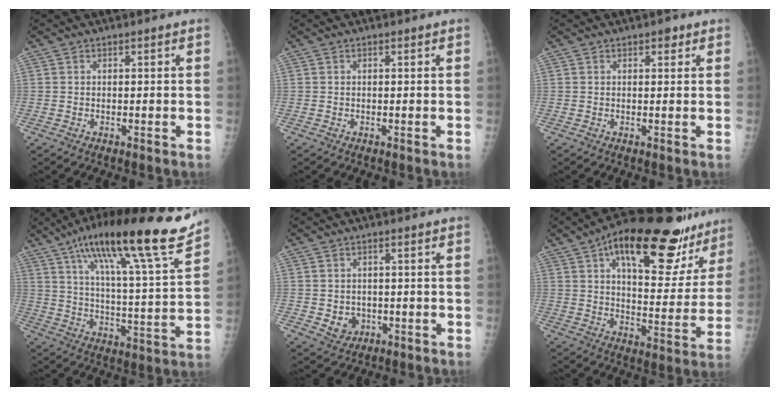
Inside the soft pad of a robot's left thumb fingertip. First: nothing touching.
{"total": 0.0}
{"total": 1.6, "force": [1.0, 0.9, 0.9], "torque": [-0.003, -0.002, 0.010]}
{"total": 25.5, "force": [17.4, 3.4, 18.4], "torque": [-0.276, -0.050, 0.275]}
{"total": 3.8, "force": [-0.6, 3.4, 1.7], "torque": [-0.010, 0.000, 0.002]}
{"total": 26.5, "force": [16.8, 10.7, 17.5], "torque": [-0.212, -0.038, 0.240]}